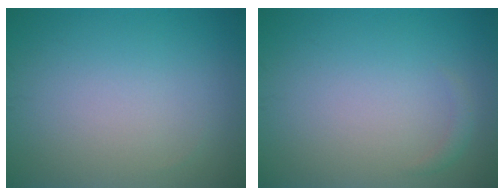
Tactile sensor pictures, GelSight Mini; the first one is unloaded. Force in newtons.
{"total": 0.7, "press": 0.7, "slide": 0.1}